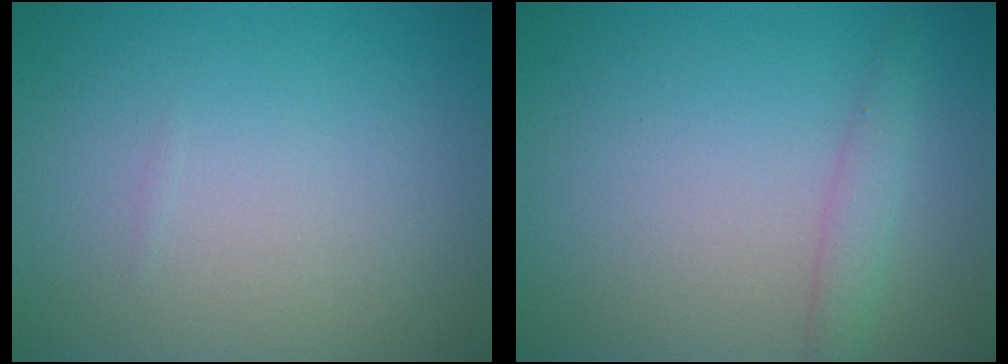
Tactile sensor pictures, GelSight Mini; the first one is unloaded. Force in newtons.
{"total": 1.7, "press": 1.7, "slide": 0.0}